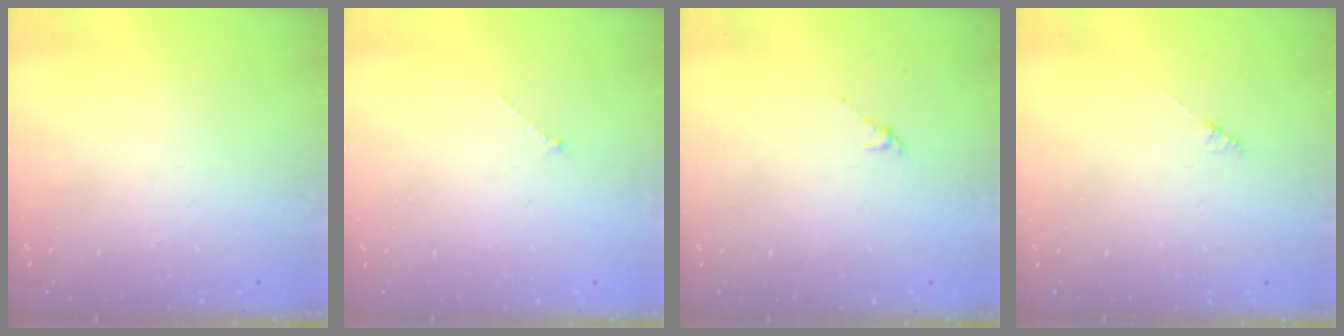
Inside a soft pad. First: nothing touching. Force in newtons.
{"total": 0.0}
{"total": 3.3, "press": 3.2, "slide": 0.8}
{"total": 0.9, "press": 0.8, "slide": 0.2}